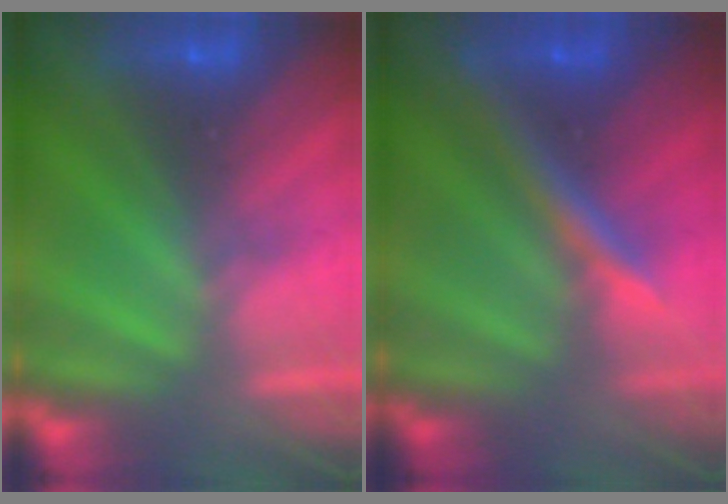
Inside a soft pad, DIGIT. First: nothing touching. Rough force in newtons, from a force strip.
{"total": 2.4}